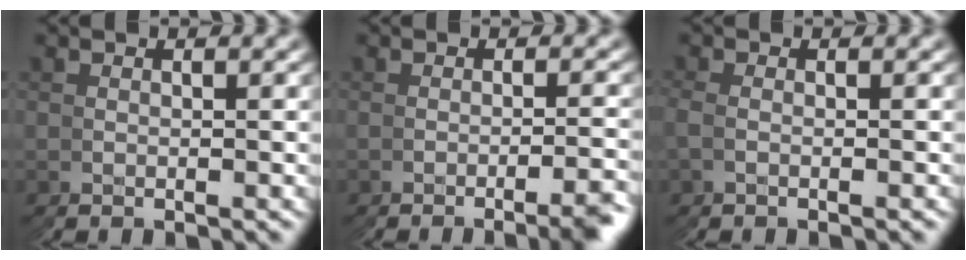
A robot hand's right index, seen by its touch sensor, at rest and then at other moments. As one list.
[{"total": 2.0, "force": [-1.4, -1.1, 0.8], "torque": [-0.006, 0.015, -0.031]}, {"total": 1.2, "force": [-0.3, -0.9, -0.7], "torque": [0.001, 0.007, -0.010]}]